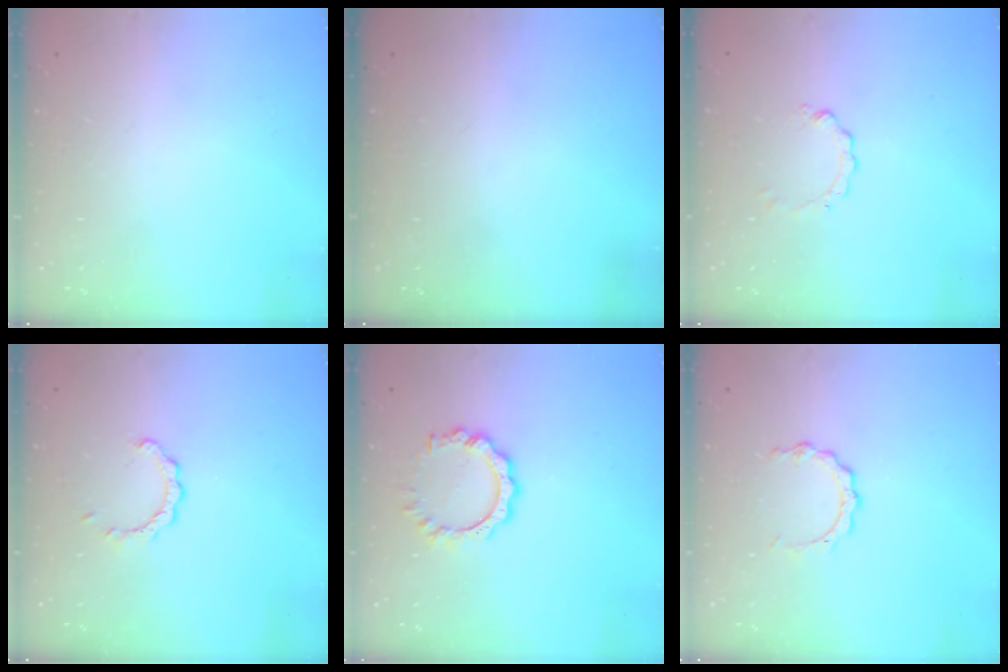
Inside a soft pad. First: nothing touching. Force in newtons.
{"total": 0.0}
{"total": 0.8, "press": 0.8, "slide": 0.1}
{"total": 2.7, "press": 2.7, "slide": 0.3}
{"total": 8.1, "press": 8.0, "slide": 0.8}
{"total": 4.2, "press": 4.2, "slide": 0.4}